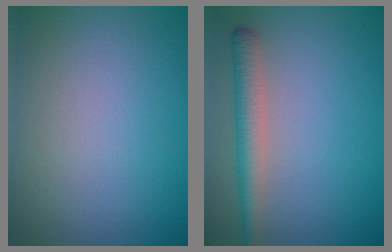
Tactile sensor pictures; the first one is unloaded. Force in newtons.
{"total": 3.3, "press": 3.3, "slide": 0.1}